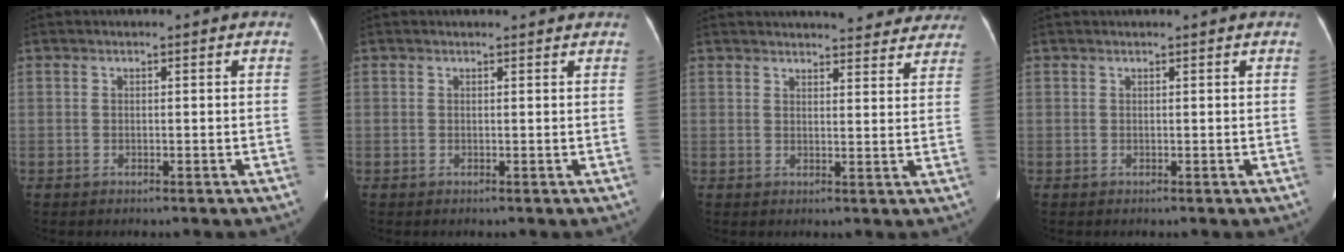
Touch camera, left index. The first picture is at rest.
{"total": 2.4, "force": [2.3, 0.5, 0.4], "torque": [-0.010, 0.017, 0.024]}
{"total": 18.1, "force": [16.9, 4.1, 5.2], "torque": [-0.052, -0.002, 0.187]}
{"total": 1.5, "force": [1.3, -0.4, 0.6], "torque": [-0.011, 0.013, 0.024]}